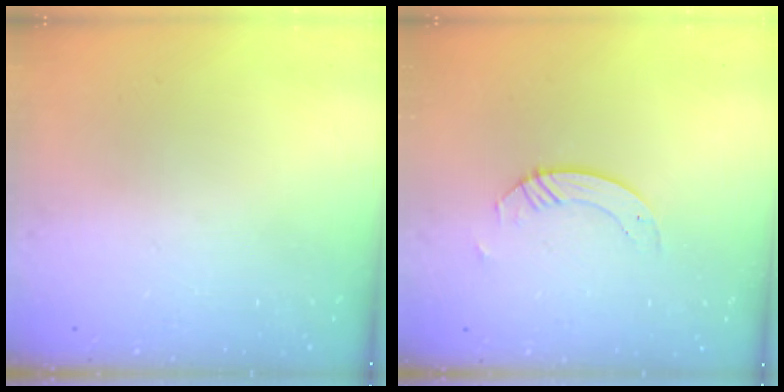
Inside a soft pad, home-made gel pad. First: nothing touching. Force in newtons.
{"total": 3.2, "press": 3.1, "slide": 0.3}